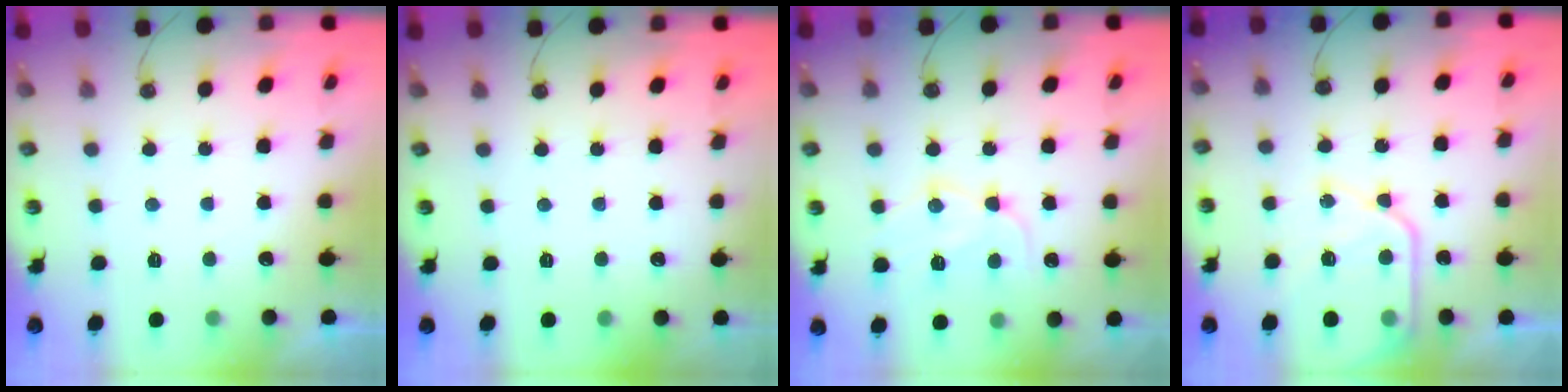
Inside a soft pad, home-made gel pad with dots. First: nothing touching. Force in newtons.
{"total": 0.0}
{"total": 12.8, "press": 12.8, "slide": 1.0}
{"total": 14.2, "press": 14.2, "slide": 1.6}